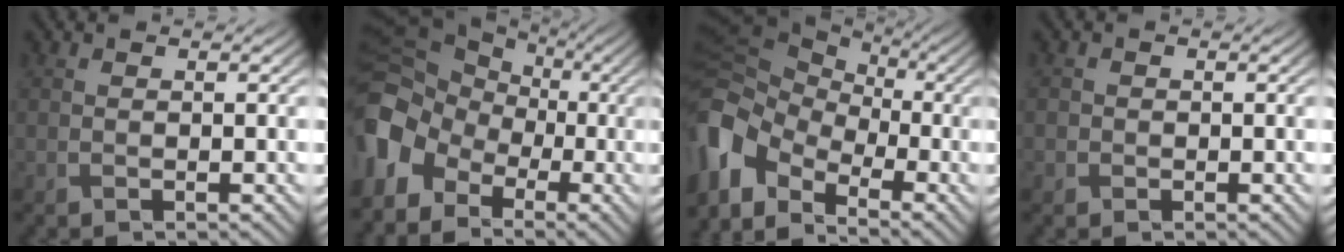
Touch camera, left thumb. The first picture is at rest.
{"total": 11.5, "force": [-3.5, 9.8, 4.9], "torque": [-0.172, -0.024, -0.073]}
{"total": 11.5, "force": [-5.1, 7.7, 6.8], "torque": [-0.193, -0.014, -0.104]}
{"total": 1.3, "force": [-0.3, 1.2, 0.1], "torque": [0.005, -0.002, -0.010]}